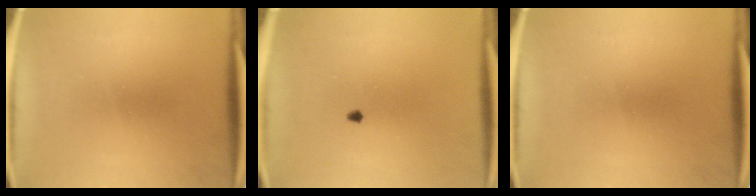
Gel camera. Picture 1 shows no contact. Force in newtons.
{"total": 0.7}
{"total": 0.0}